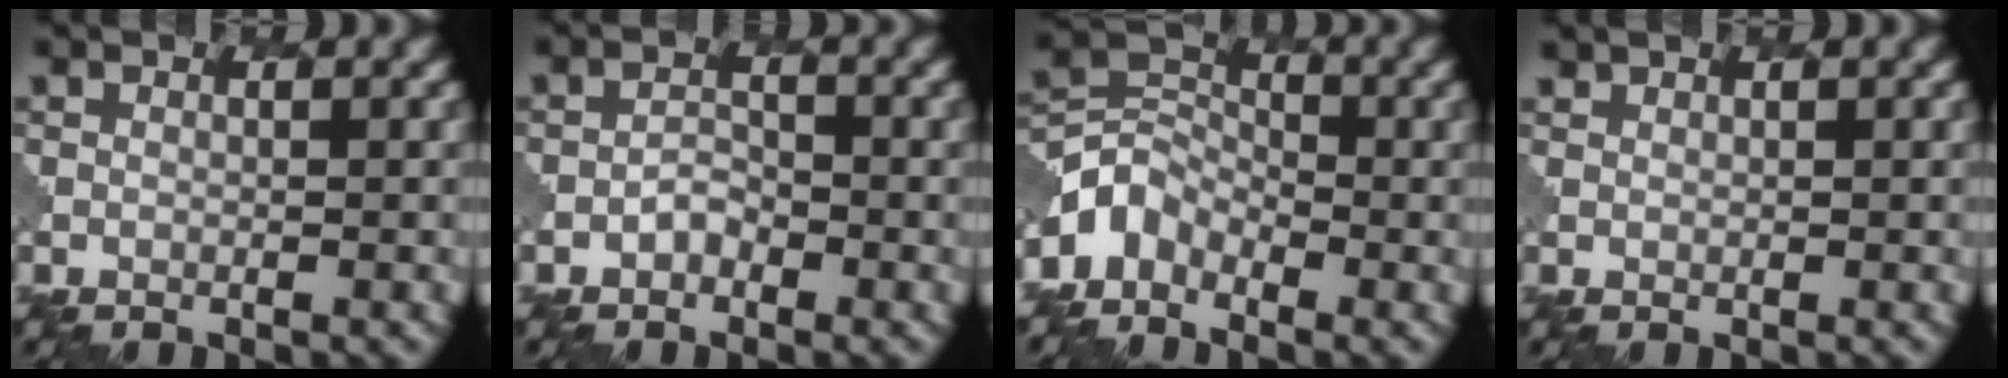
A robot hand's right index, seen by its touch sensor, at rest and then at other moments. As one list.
[{"total": 0.9, "force": [-0.5, 0.6, 0.4], "torque": [-0.006, 0.005, -0.012]}, {"total": 3.2, "force": [-2.3, 2.1, 0.8], "torque": [-0.013, 0.004, -0.057]}, {"total": 0.8, "force": [0.8, 0.1, 0.2], "torque": [-0.003, 0.000, 0.016]}]